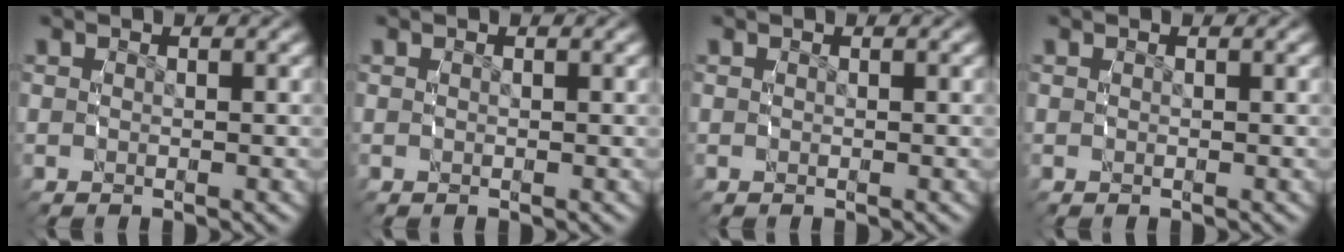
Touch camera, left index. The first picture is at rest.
{"total": 0.0}
{"total": 0.0}
{"total": 0.0}